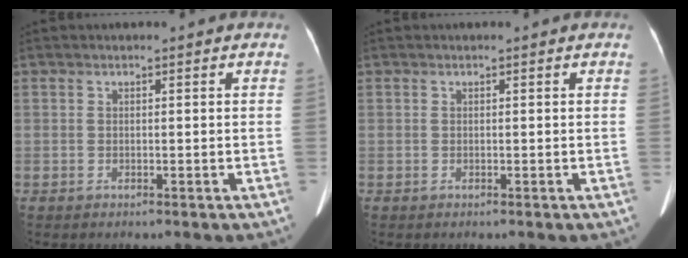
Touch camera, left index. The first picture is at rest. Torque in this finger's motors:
{"motor_torque": [0.00, 0.00, 0.00, 0.00]}